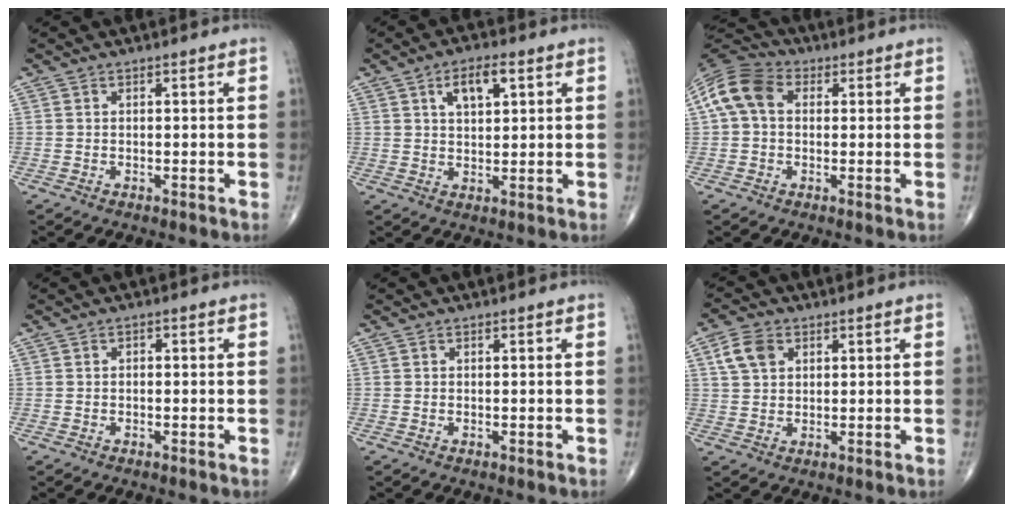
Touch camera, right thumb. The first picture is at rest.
{"total": 6.2, "force": [2.6, 2.9, 4.9], "torque": [-0.067, -0.006, 0.042]}
{"total": 9.6, "force": [1.5, 7.0, 6.4], "torque": [-0.128, 0.031, 0.018]}
{"total": 0.6, "force": [0.0, 0.4, 0.4], "torque": [-0.005, 0.001, -0.002]}
{"total": 0.0}
{"total": 5.6, "force": [2.2, 4.0, 3.3], "torque": [-0.053, 0.002, 0.041]}